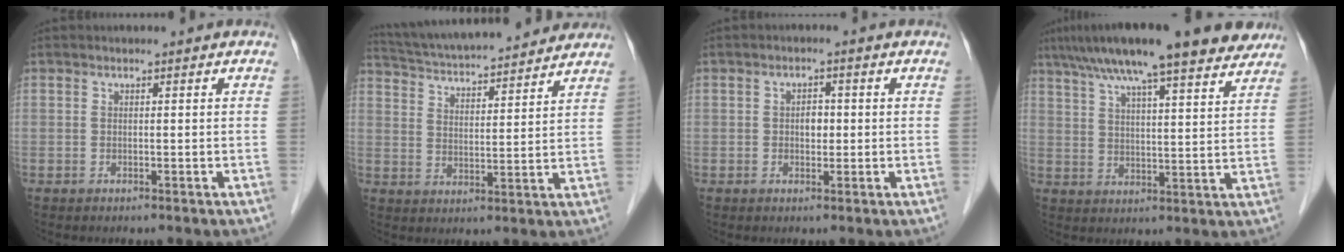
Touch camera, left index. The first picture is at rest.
{"total": 19.3, "force": [17.6, 2.5, 7.5], "torque": [-0.129, 0.036, 0.264]}
{"total": 2.2, "force": [0.0, 1.4, 1.7], "torque": [-0.026, 0.006, 0.000]}
{"total": 19.6, "force": [15.4, 2.6, 11.8], "torque": [-0.198, 0.037, 0.216]}